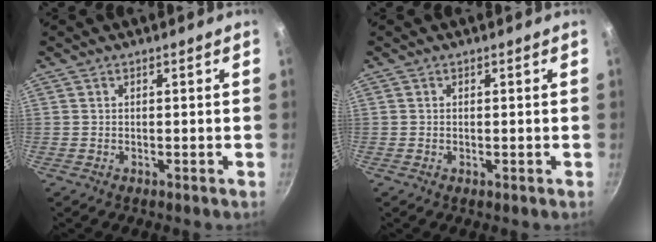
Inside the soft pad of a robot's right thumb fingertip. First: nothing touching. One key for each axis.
{"total": 0.0}